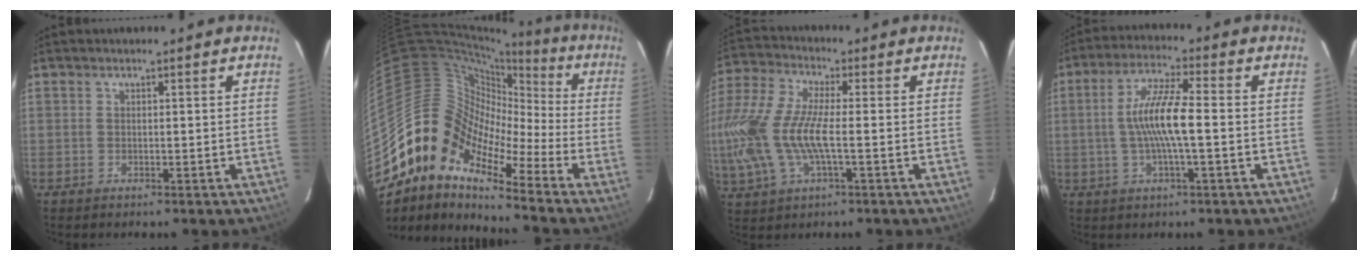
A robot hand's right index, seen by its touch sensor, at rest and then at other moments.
{"total": 11.9, "force": [-6.4, 7.7, 6.5], "torque": [-0.091, 0.014, -0.151]}
{"total": 17.5, "force": [-2.3, 6.2, 16.2], "torque": [-0.349, -0.005, -0.048]}
{"total": 9.4, "force": [-0.8, 1.1, 9.3], "torque": [-0.183, 0.006, -0.016]}